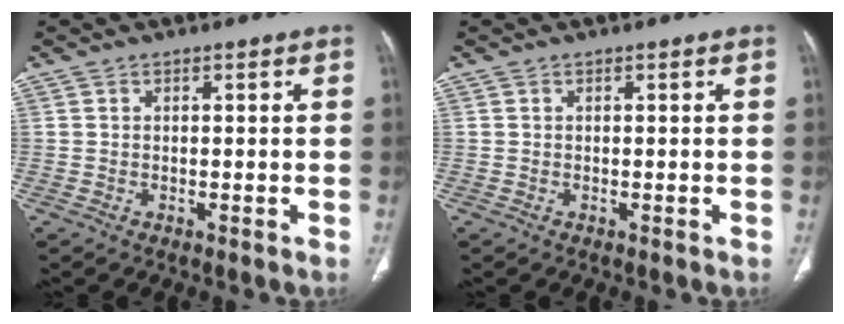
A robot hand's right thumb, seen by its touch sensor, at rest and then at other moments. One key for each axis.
{"total": 0.0}